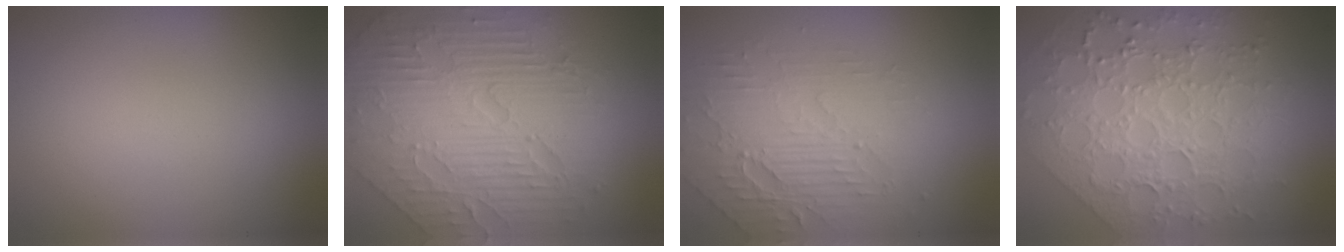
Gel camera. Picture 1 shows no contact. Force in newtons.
{"total": 9.8, "press": 6.5, "slide": 7.3}
{"total": 3.9, "press": 3.4, "slide": 1.8}
{"total": 8.8, "press": 6.3, "slide": 6.1}